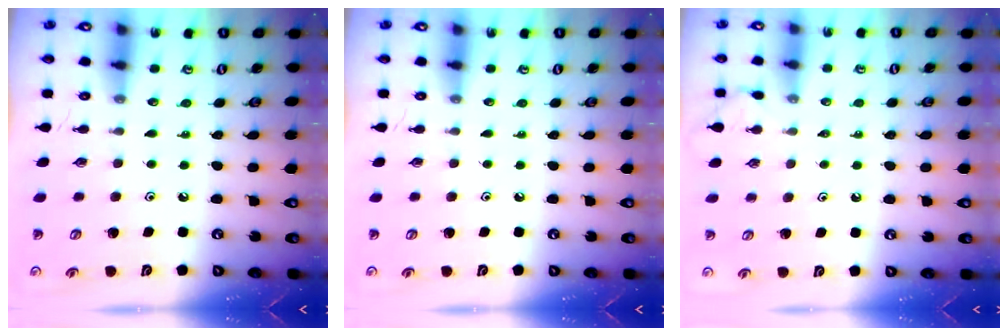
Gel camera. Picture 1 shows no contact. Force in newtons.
{"total": 0.0}
{"total": 2.4, "press": 2.4, "slide": 0.3}